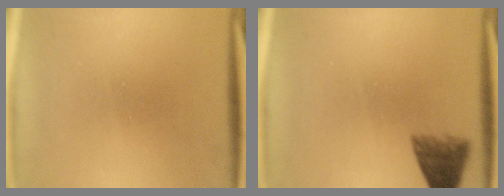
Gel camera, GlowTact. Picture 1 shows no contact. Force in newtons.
{"total": 4.0}